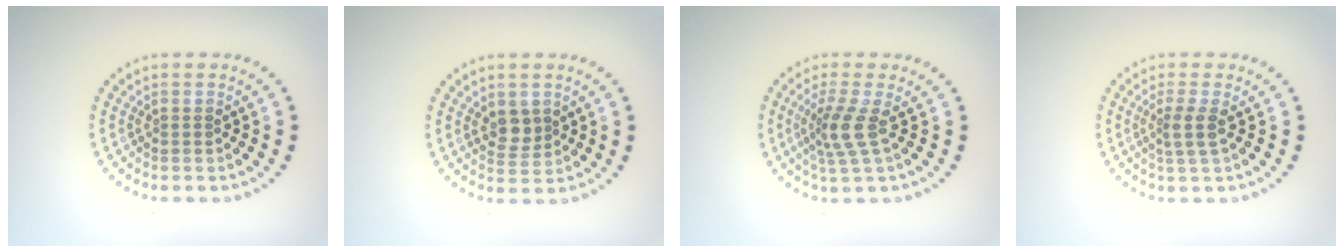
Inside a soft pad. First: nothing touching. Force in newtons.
{"total": 2.0, "press": 1.8, "slide": 0.9}
{"total": 2.9, "press": 2.0, "slide": 2.0}
{"total": 1.8, "press": 1.5, "slide": 1.0}